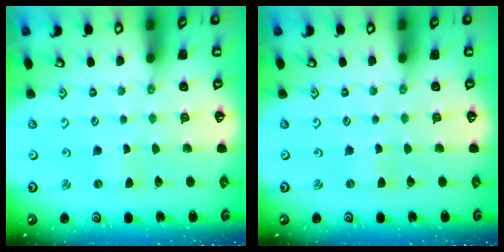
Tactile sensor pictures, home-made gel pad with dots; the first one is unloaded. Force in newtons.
{"total": 0.0}